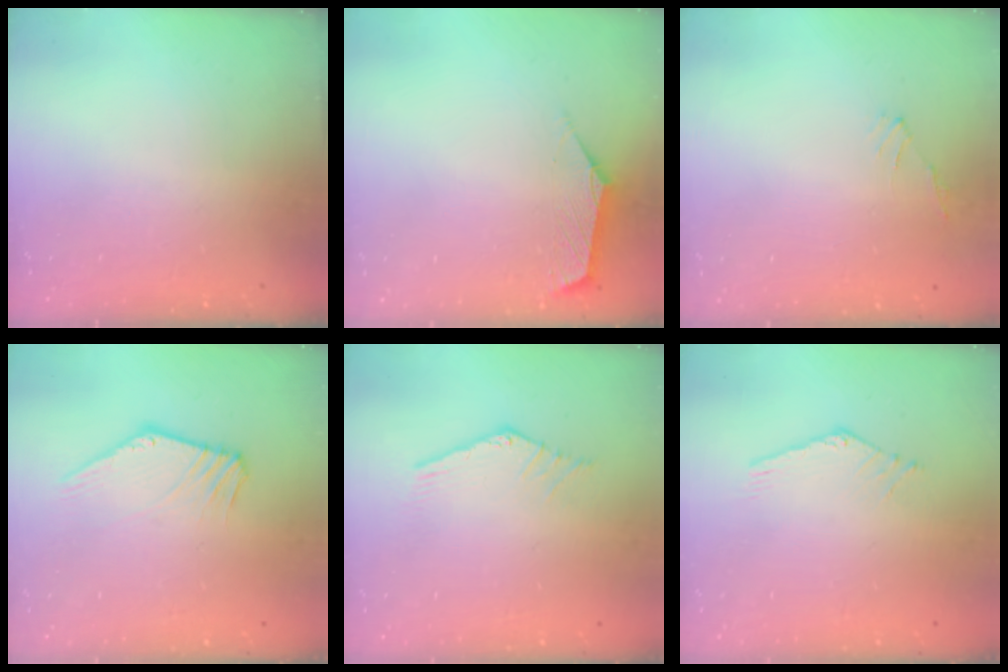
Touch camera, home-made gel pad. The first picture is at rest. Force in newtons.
{"total": 1.5, "press": 1.5, "slide": 0.3}
{"total": 1.2, "press": 1.1, "slide": 0.6}
{"total": 3.6, "press": 3.6, "slide": 0.2}
{"total": 1.4, "press": 1.3, "slide": 0.1}
{"total": 0.0}